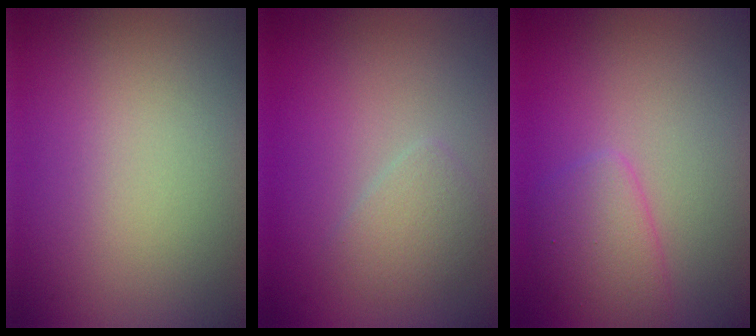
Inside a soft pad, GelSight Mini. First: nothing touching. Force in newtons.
{"total": 2.0, "press": 2.0, "slide": 0.0}
{"total": 2.7, "press": 2.7, "slide": 0.1}